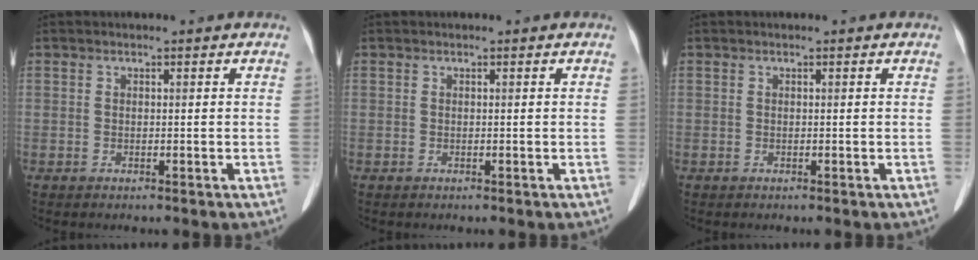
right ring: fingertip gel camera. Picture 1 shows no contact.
{"total": 0.0}
{"total": 0.0}